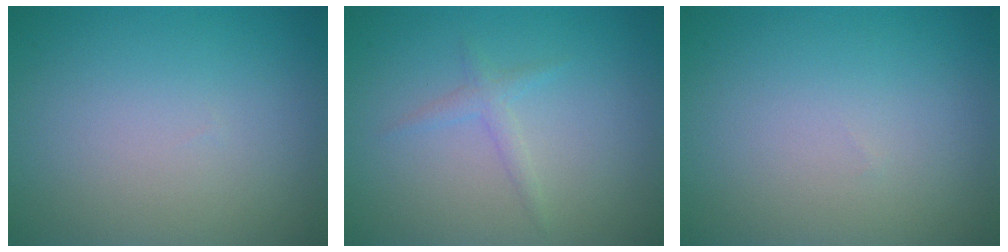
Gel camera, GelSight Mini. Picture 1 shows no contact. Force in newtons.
{"total": 1.2, "press": 1.2, "slide": 0.0}
{"total": 0.0}